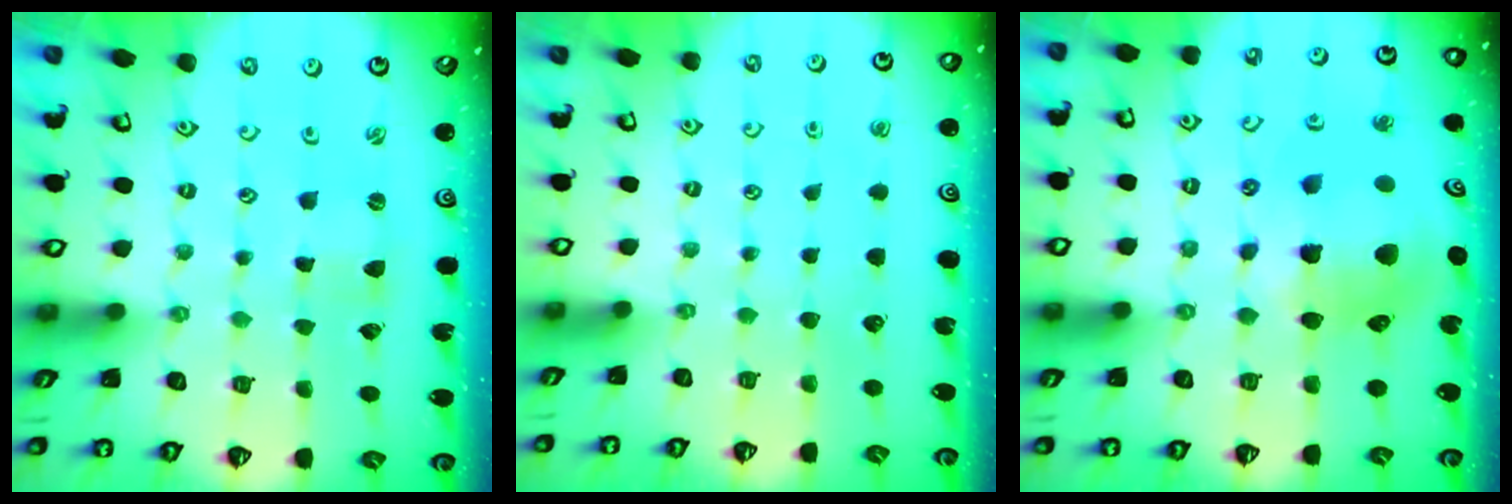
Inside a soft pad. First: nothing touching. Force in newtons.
{"total": 0.0}
{"total": 14.0, "press": 13.8, "slide": 2.2}